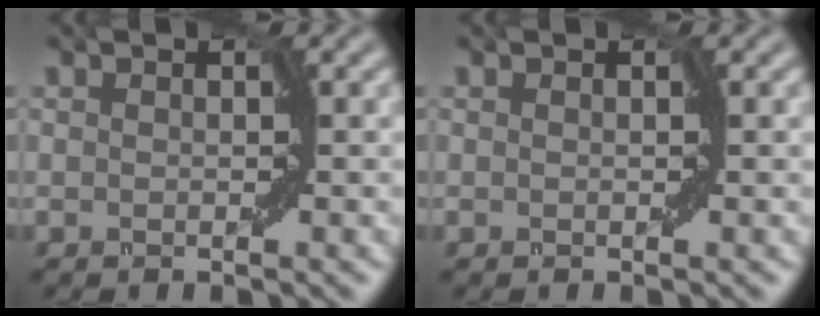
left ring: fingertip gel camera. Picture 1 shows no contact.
{"total": 0.0}